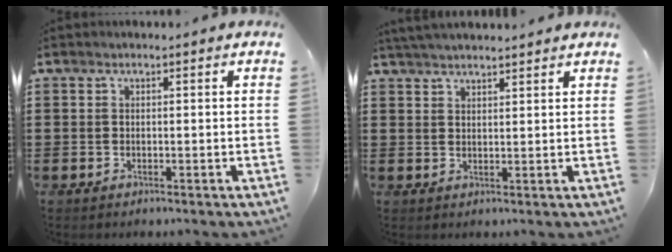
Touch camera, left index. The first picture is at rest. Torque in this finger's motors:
{"motor_torque": [2.14, 0.00, -0.34, 0.03]}